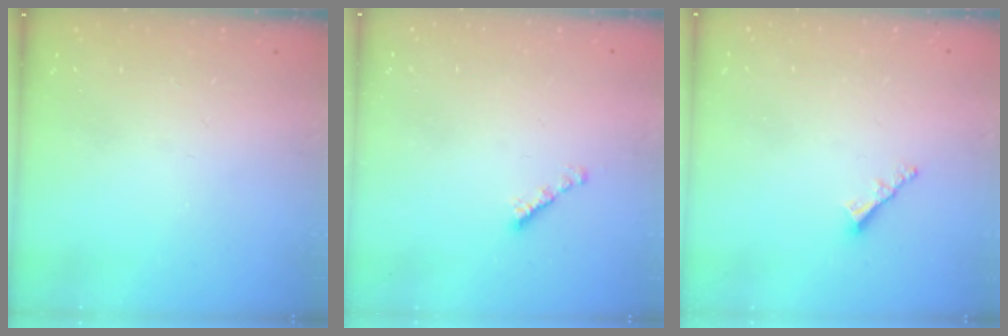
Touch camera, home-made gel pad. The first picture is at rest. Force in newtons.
{"total": 2.2, "press": 2.1, "slide": 0.7}
{"total": 2.3, "press": 2.3, "slide": 0.1}